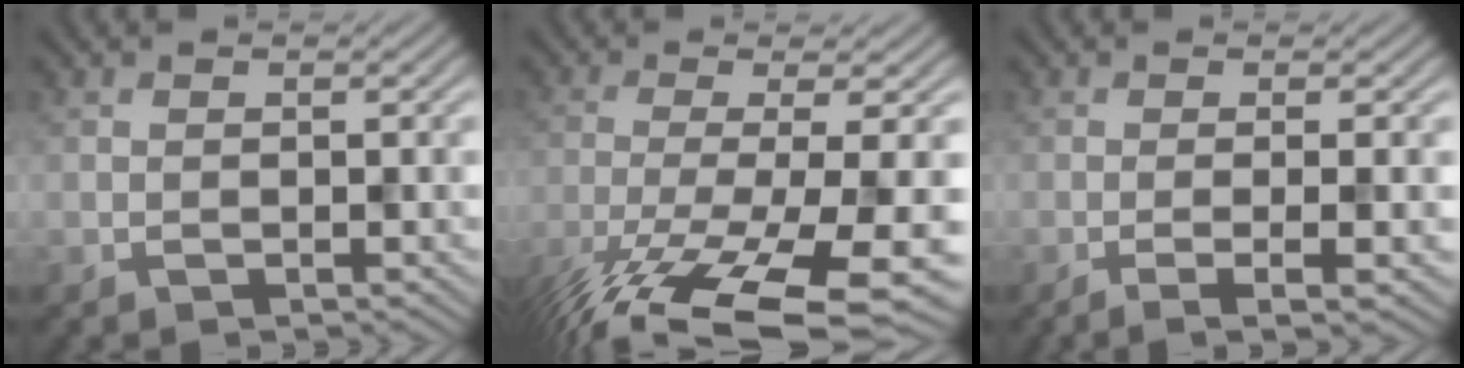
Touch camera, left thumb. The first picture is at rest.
{"total": 13.9, "force": [-8.3, 2.9, 10.8], "torque": [-0.196, -0.027, -0.124]}
{"total": 3.8, "force": [-0.9, 0.7, 3.6], "torque": [-0.051, 0.005, -0.027]}